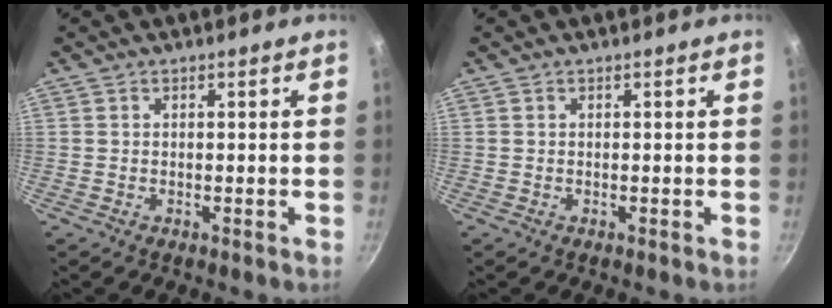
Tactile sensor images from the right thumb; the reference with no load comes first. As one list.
[{"total": 0.0}]